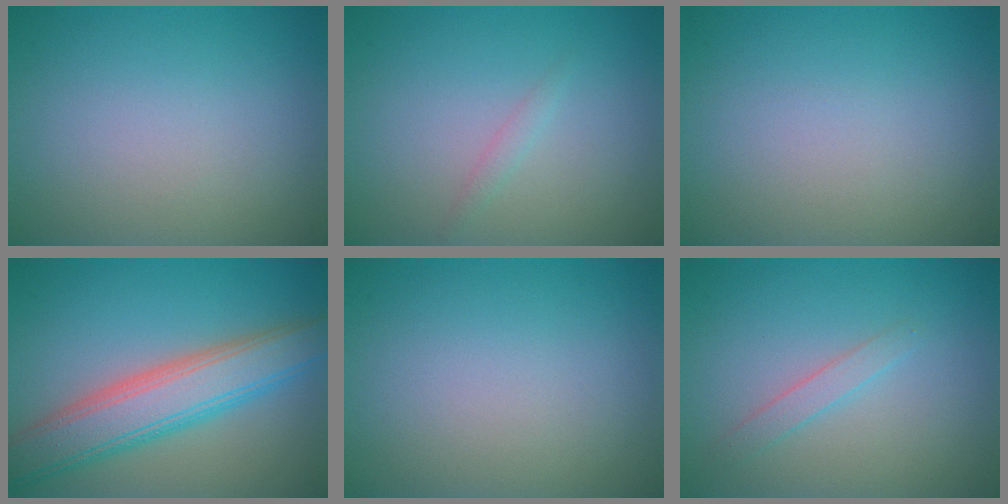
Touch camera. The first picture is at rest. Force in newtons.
{"total": 0.8, "press": 0.8, "slide": 0.0}
{"total": 0.0}
{"total": 7.0, "press": 7.0, "slide": 0.3}
{"total": 0.0}
{"total": 1.4, "press": 1.4, "slide": 0.1}